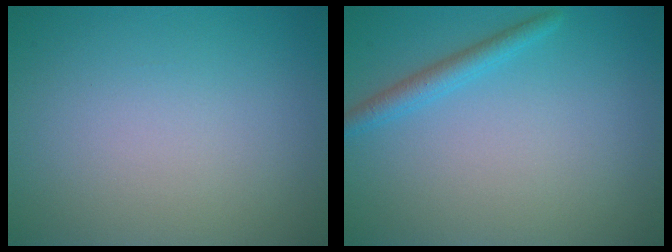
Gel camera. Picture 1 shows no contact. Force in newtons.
{"total": 1.9, "press": 1.9, "slide": 0.2}